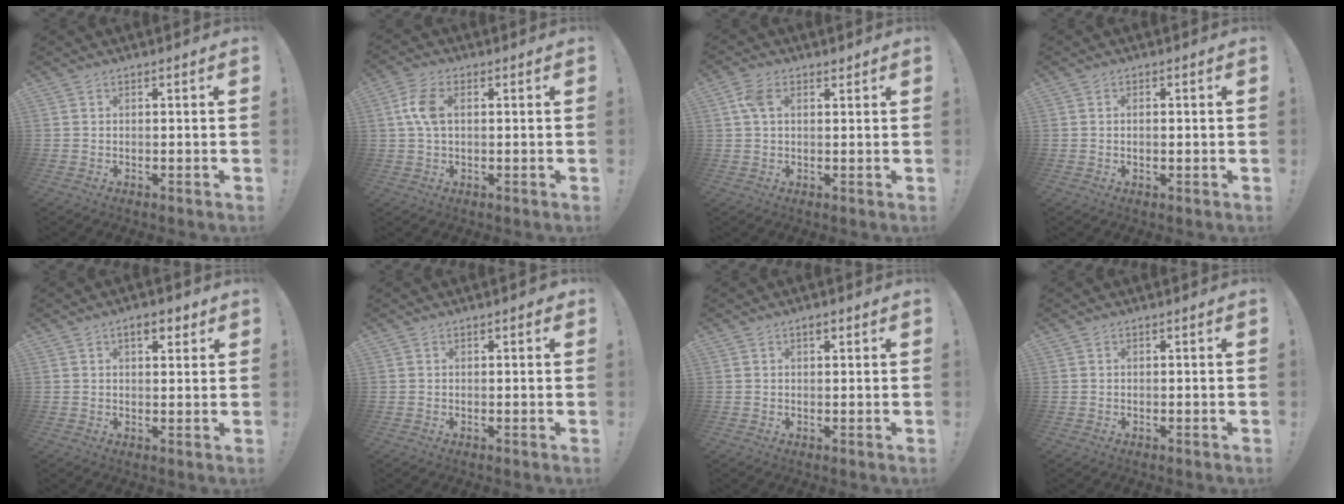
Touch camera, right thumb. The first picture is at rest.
{"total": 7.2, "force": [1.1, 4.2, 5.8], "torque": [-0.110, 0.003, 0.019]}
{"total": 4.4, "force": [1.7, 2.6, 3.1], "torque": [-0.058, 0.004, 0.033]}
{"total": 0.8, "force": [-0.2, 0.2, 0.8], "torque": [-0.011, 0.000, -0.004]}
{"total": 4.9, "force": [2.8, 2.1, 3.5], "torque": [-0.040, -0.008, 0.042]}
{"total": 1.0, "force": [0.4, 0.6, 0.7], "torque": [-0.005, 0.000, 0.004]}
{"total": 1.8, "force": [1.1, 0.8, 1.1], "torque": [-0.015, 0.000, 0.017]}
{"total": 0.0}